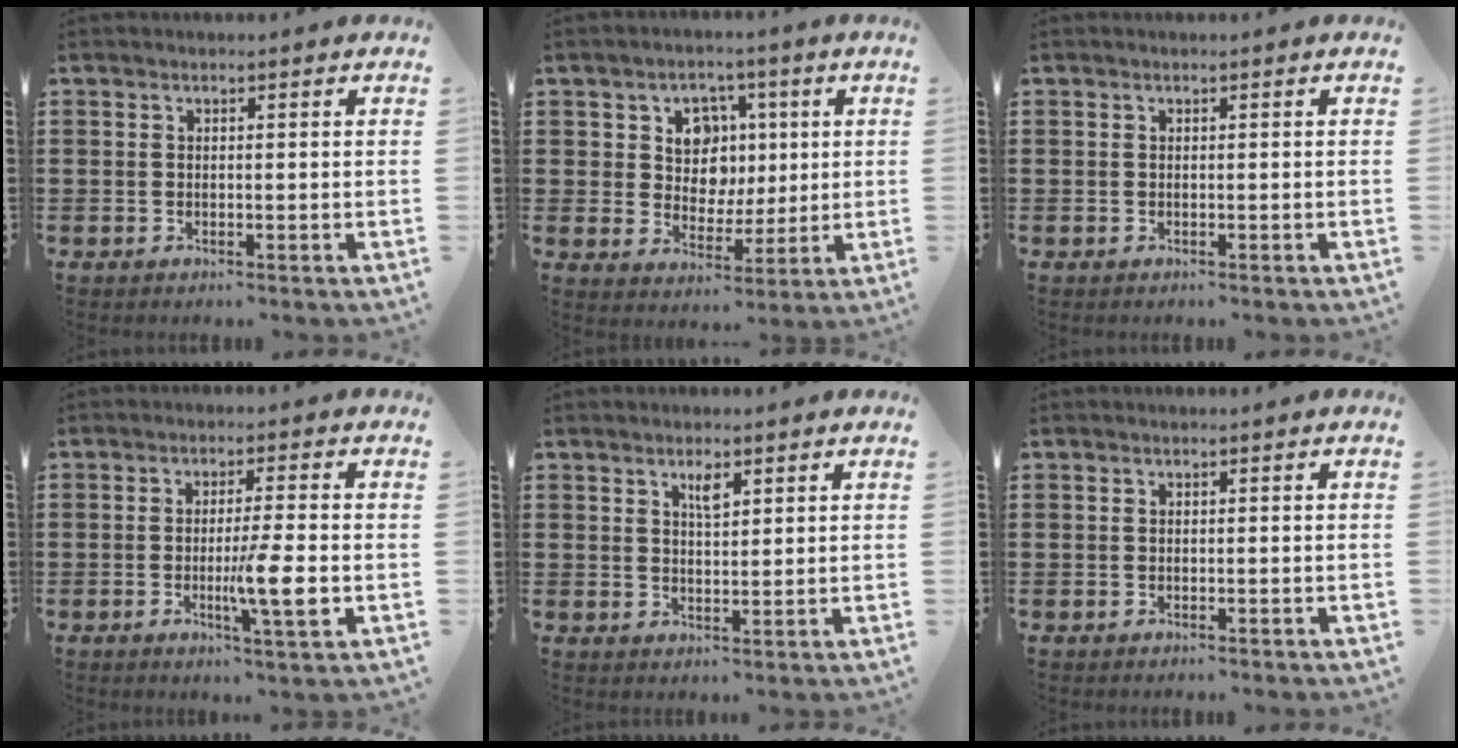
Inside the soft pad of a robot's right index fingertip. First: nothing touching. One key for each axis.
{"total": 7.1, "fx": 1.8, "fy": 6.2, "fz": 3.0, "tx": -0.070, "ty": 0.014, "tz": 0.029}
{"total": 0.0}
{"total": 7.2, "fx": -1.6, "fy": 0.4, "fz": 7.1, "tx": -0.122, "ty": -0.013, "tz": -0.028}
{"total": 2.5, "fx": 1.5, "fy": 0.8, "fz": 1.8, "tx": -0.023, "ty": -0.003, "tz": 0.022}
{"total": 0.0}